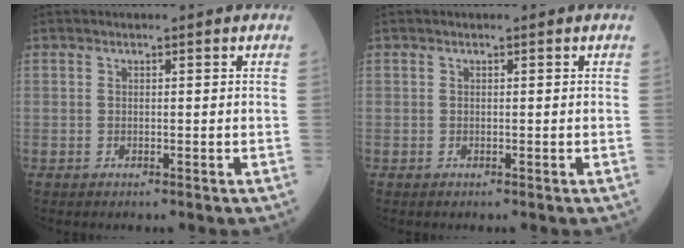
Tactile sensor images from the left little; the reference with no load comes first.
{"total": 0.0}